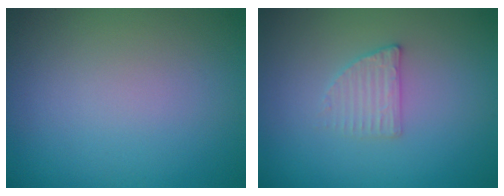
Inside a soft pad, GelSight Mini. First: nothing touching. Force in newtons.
{"total": 1.9, "press": 1.9, "slide": 0.4}